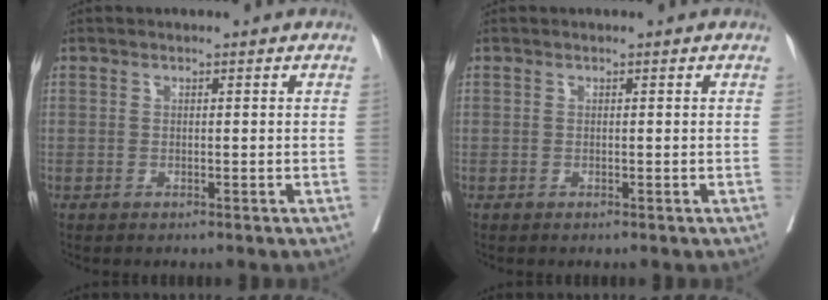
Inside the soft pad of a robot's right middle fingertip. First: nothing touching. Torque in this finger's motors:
{"motor_torque": [0.13, 0.09, 0.06, 0.01]}